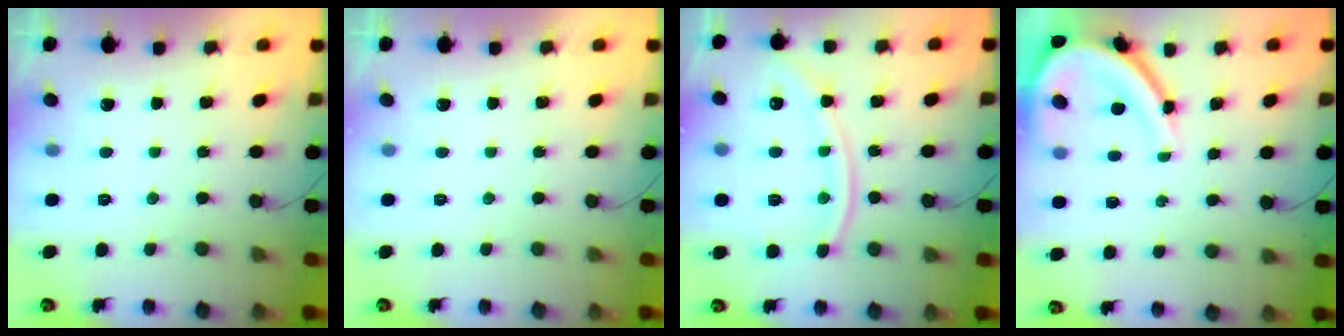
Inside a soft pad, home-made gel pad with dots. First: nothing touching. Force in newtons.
{"total": 0.0}
{"total": 11.8, "press": 11.8, "slide": 1.3}
{"total": 11.1, "press": 11.0, "slide": 1.0}